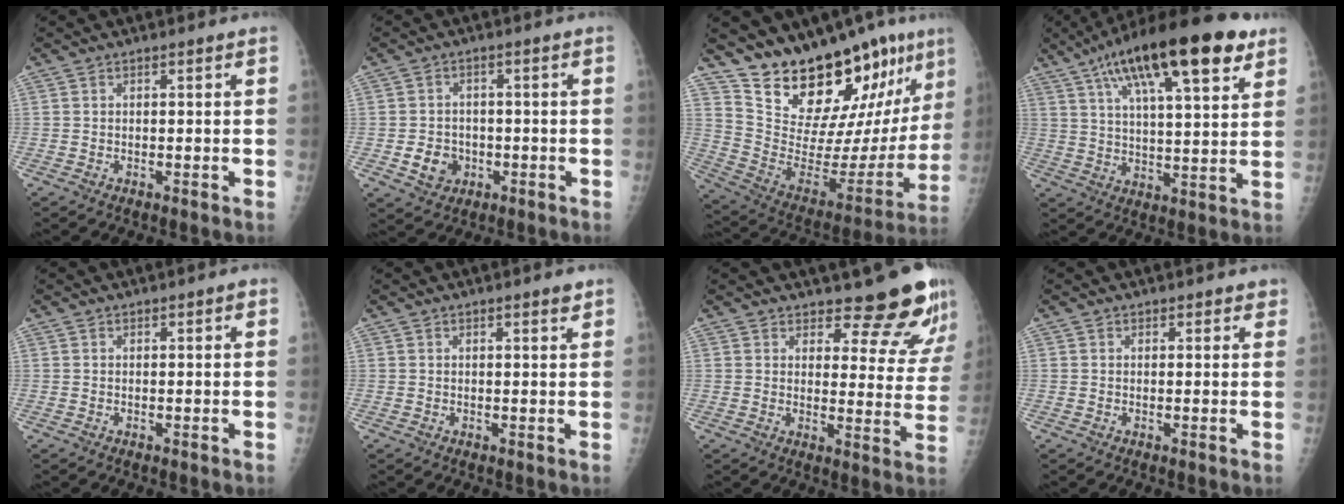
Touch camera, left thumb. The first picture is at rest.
{"total": 5.2, "force": [-1.4, 4.5, 2.2], "torque": [-0.017, 0.007, -0.018]}
{"total": 24.4, "force": [19.0, 7.3, 13.4], "torque": [-0.164, -0.121, 0.299]}
{"total": 22.3, "force": [12.2, 6.5, 17.5], "torque": [-0.269, -0.015, 0.193]}
{"total": 0.8, "force": [0.5, 0.3, 0.5], "torque": [-0.004, 0.000, 0.006]}
{"total": 1.8, "force": [1.3, 0.2, 1.2], "torque": [-0.014, -0.008, 0.017]}
{"total": 12.9, "force": [11.6, 3.3, 4.5], "torque": [-0.017, -0.100, 0.134]}
{"total": 1.7, "force": [1.3, 0.9, 0.4], "torque": [0.017, -0.006, 0.011]}